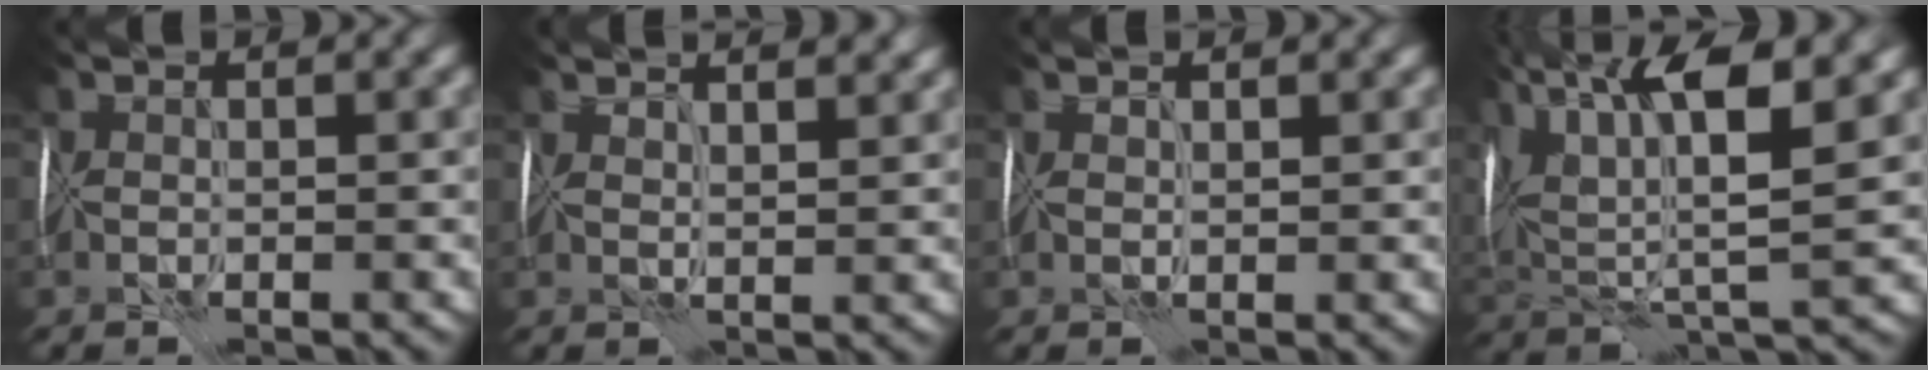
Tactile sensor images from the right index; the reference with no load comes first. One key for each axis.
{"total": 5.3, "fx": 4.0, "fy": 1.9, "fz": 2.8, "tx": -0.022, "ty": 0.033, "tz": 0.034}
{"total": 1.3, "fx": 1.2, "fy": 0.2, "fz": 0.4, "tx": -0.002, "ty": 0.000, "tz": 0.020}
{"total": 13.2, "fx": 6.9, "fy": 4.2, "fz": 10.4, "tx": -0.212, "ty": 0.019, "tz": 0.127}